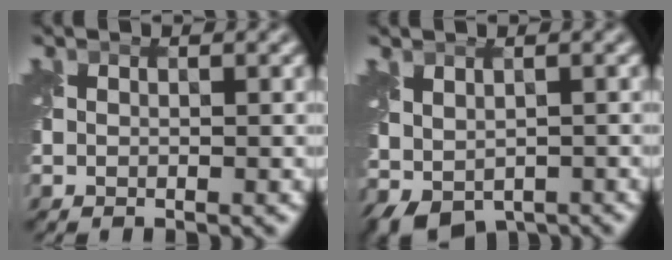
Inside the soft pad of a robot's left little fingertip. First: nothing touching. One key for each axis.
{"total": 4.4, "fx": -1.7, "fy": 2.6, "fz": 3.0, "tx": -0.059, "ty": -0.015, "tz": -0.022}